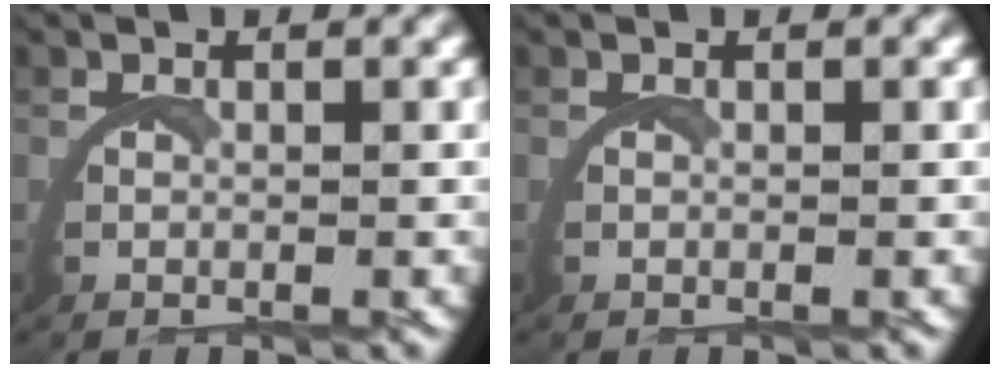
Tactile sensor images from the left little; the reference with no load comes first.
{"total": 0.0}